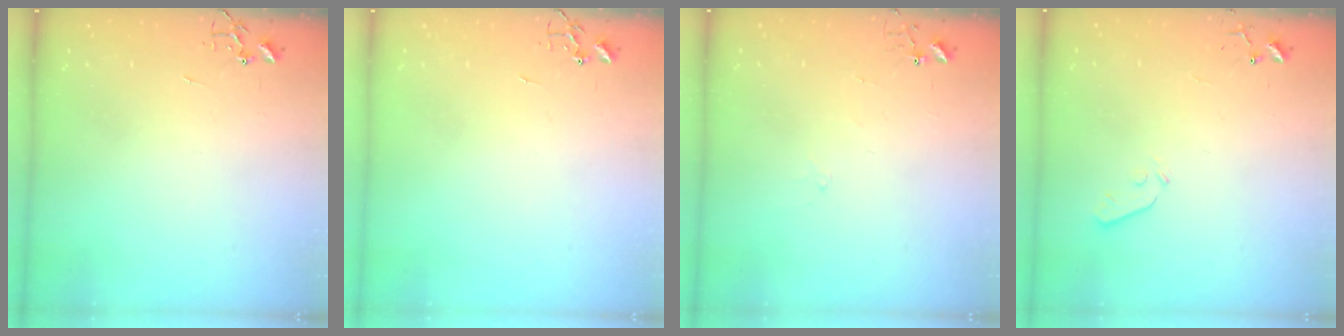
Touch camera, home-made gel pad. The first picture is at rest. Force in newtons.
{"total": 0.0}
{"total": 4.7, "press": 4.6, "slide": 0.4}
{"total": 3.6, "press": 3.6, "slide": 0.6}